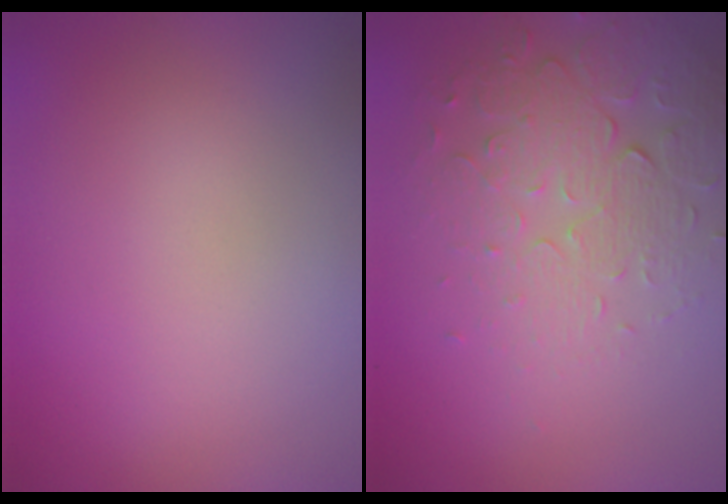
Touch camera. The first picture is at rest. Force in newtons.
{"total": 5.5, "press": 3.6, "slide": 4.1}